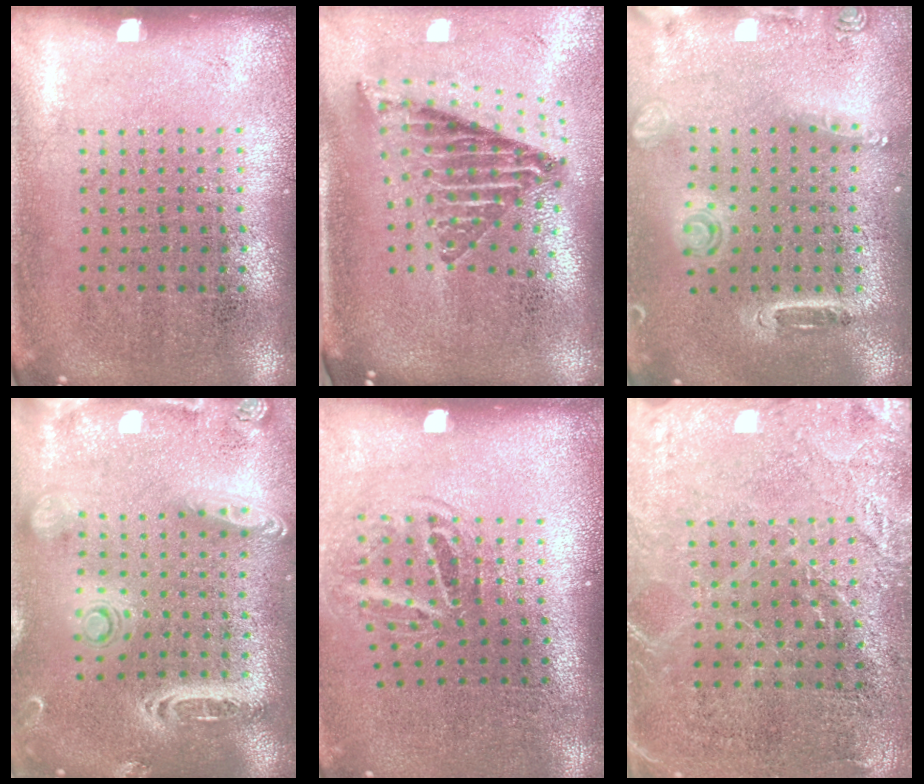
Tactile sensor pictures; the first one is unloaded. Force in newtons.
{"total": 2.6, "press": 1.6, "slide": 2.0}
{"total": 1.6, "press": 1.5, "slide": 0.3}
{"total": 2.6, "press": 2.3, "slide": 1.2}
{"total": 1.8, "press": 1.2, "slide": 1.3}
{"total": 2.8, "press": 2.6, "slide": 0.9}